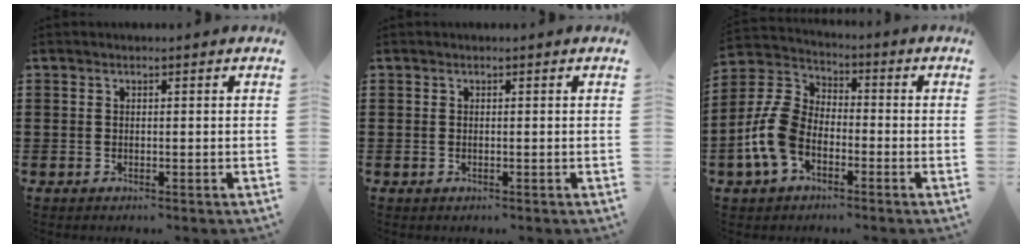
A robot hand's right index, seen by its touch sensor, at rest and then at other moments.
{"total": 0.0}
{"total": 9.2, "force": [-3.6, 5.7, 6.3], "torque": [-0.183, -0.006, -0.080]}